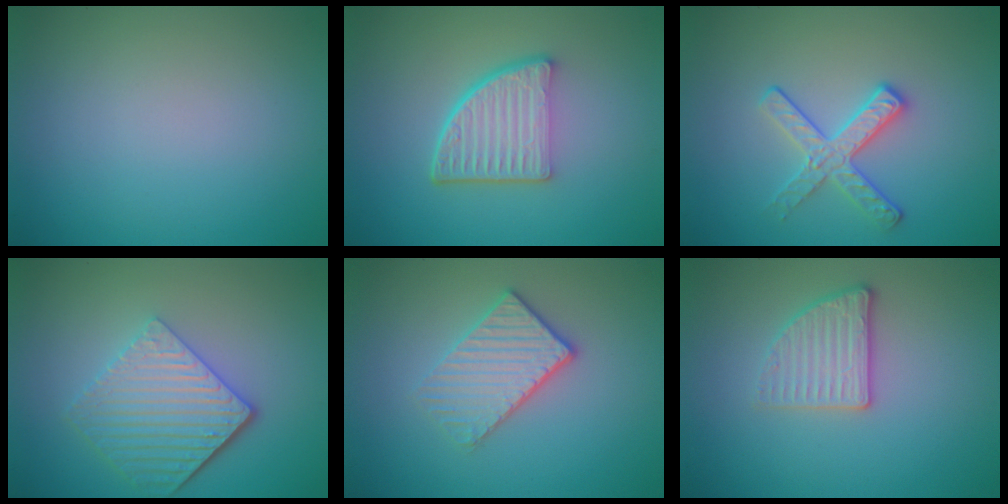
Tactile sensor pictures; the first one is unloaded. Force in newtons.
{"total": 5.4, "press": 3.9, "slide": 3.8}
{"total": 2.8, "press": 2.7, "slide": 0.7}
{"total": 5.5, "press": 4.2, "slide": 3.5}
{"total": 3.3, "press": 3.0, "slide": 1.5}
{"total": 2.6, "press": 2.4, "slide": 1.0}